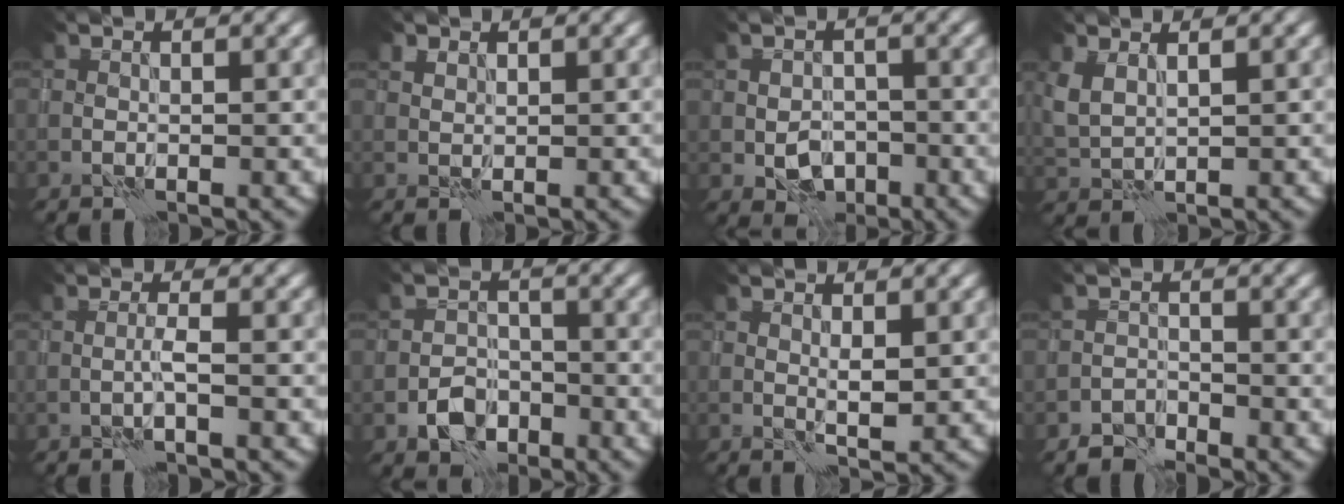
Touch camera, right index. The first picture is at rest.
{"total": 1.1, "force": [1.0, 0.6, 0.0], "torque": [0.001, 0.001, 0.017]}
{"total": 2.9, "force": [-1.0, 2.2, 1.7], "torque": [-0.023, -0.003, -0.015]}
{"total": 2.4, "force": [1.5, 1.2, 1.4], "torque": [-0.039, -0.001, 0.035]}
{"total": 0.9, "force": [-0.3, -0.2, 0.8], "torque": [-0.013, 0.006, -0.010]}
{"total": 2.9, "force": [-1.6, 2.1, 1.2], "torque": [-0.011, 0.002, -0.033]}
{"total": 1.3, "force": [0.5, 0.4, 1.2], "torque": [-0.019, -0.002, 0.011]}
{"total": 1.8, "force": [-1.7, 0.6, -0.1], "torque": [0.008, 0.003, -0.039]}